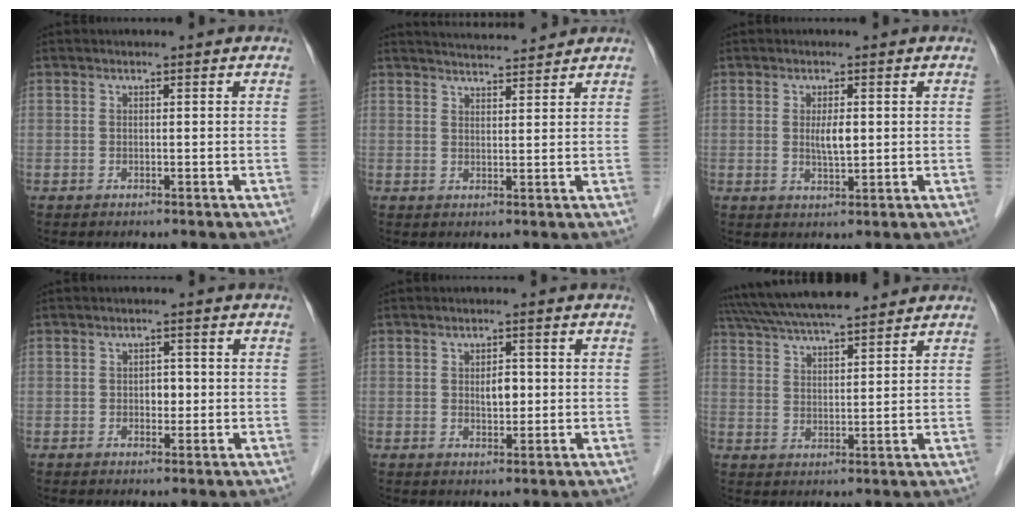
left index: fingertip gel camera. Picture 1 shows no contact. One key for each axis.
{"total": 6.5, "fx": 6.3, "fy": 0.3, "fz": 1.4, "tx": -0.029, "ty": 0.020, "tz": 0.093}
{"total": 2.9, "fx": 0.4, "fy": 0.8, "fz": 2.8, "tx": -0.051, "ty": -0.003, "tz": 0.008}
{"total": 1.9, "fx": -0.2, "fy": 1.3, "fz": 1.4, "tx": -0.018, "ty": 0.004, "tz": -0.002}
{"total": 2.6, "fx": 0.2, "fy": 1.4, "fz": 2.2, "tx": -0.036, "ty": 0.001, "tz": 0.005}
{"total": 14.2, "fx": 12.5, "fy": 1.9, "fz": 6.3, "tx": -0.118, "ty": 0.038, "tz": 0.210}